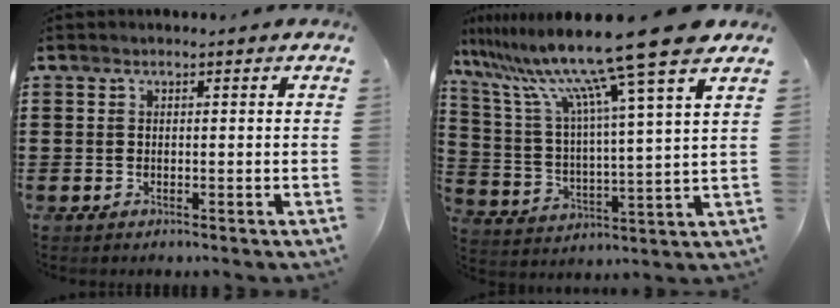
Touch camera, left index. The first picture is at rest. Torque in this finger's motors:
{"motor_torque": [1.91, 0.07, 1.05, 0.21]}